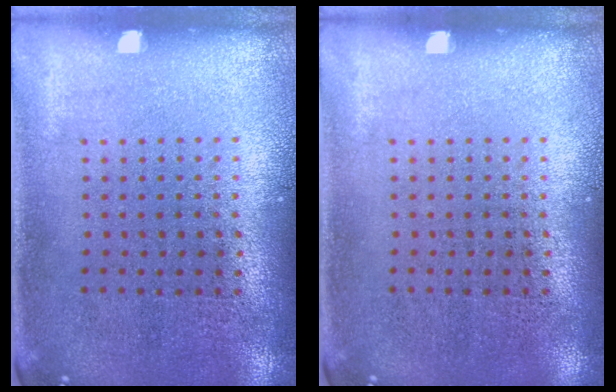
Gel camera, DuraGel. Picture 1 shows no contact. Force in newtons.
{"total": 0.0}